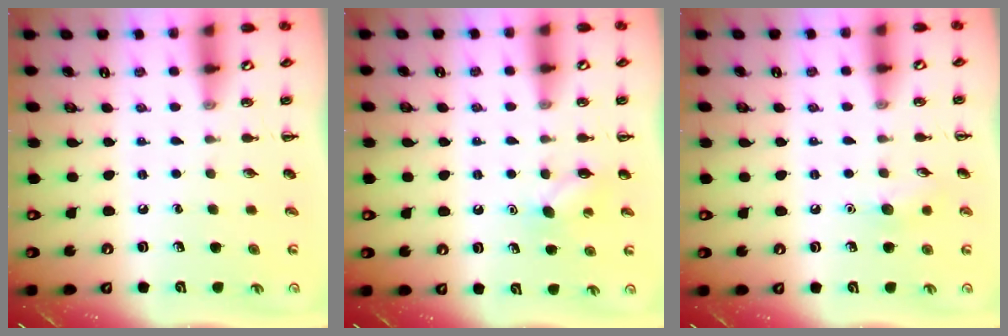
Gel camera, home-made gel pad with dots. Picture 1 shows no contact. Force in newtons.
{"total": 6.4, "press": 6.2, "slide": 1.5}
{"total": 6.7, "press": 6.4, "slide": 1.9}